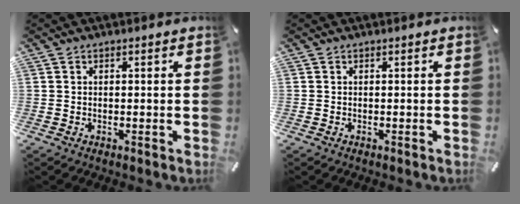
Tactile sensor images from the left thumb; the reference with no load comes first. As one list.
[{"total": 0.0}]